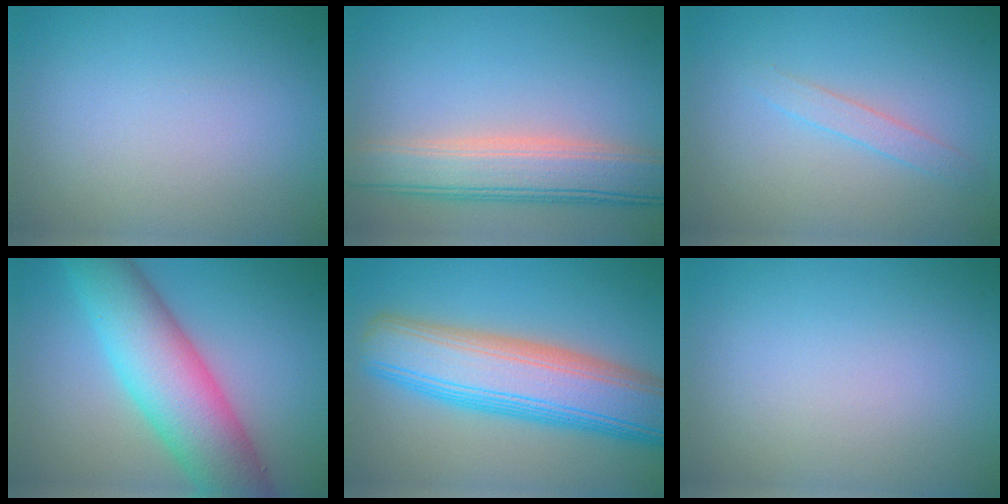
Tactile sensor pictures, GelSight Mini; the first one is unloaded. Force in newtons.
{"total": 6.5, "press": 6.5, "slide": 0.6}
{"total": 1.3, "press": 1.3, "slide": 0.0}
{"total": 9.7, "press": 9.7, "slide": 0.1}
{"total": 10.4, "press": 10.4, "slide": 0.4}
{"total": 0.0}